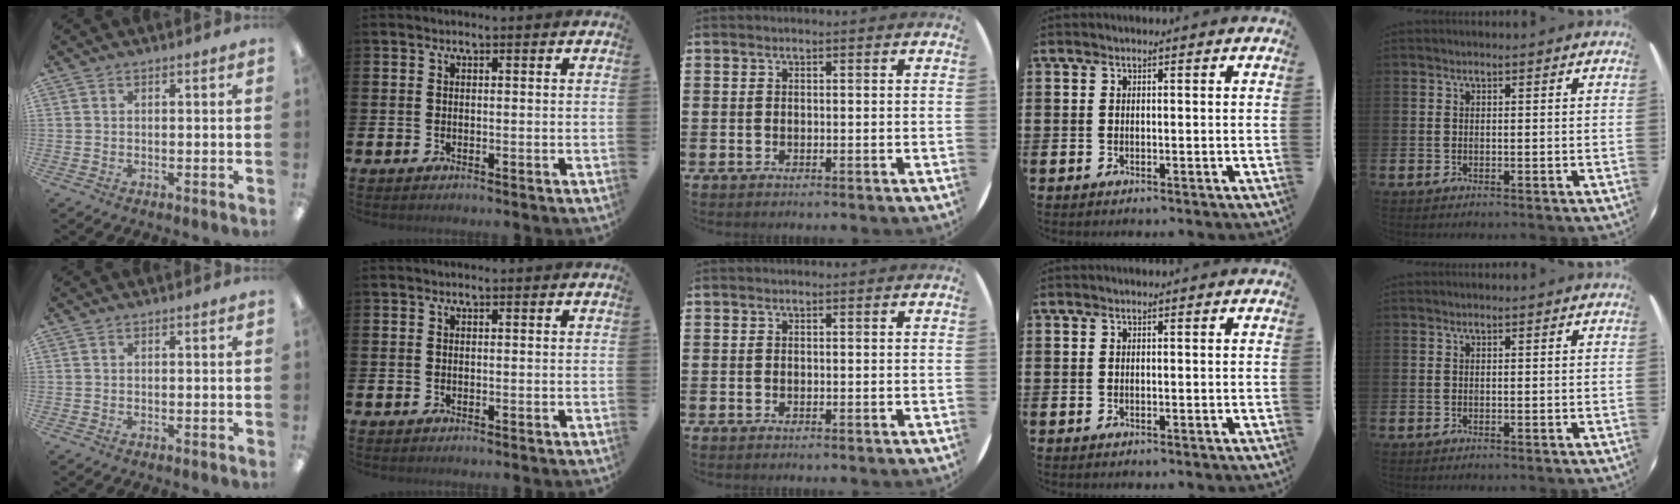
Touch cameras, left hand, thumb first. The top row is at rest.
{}